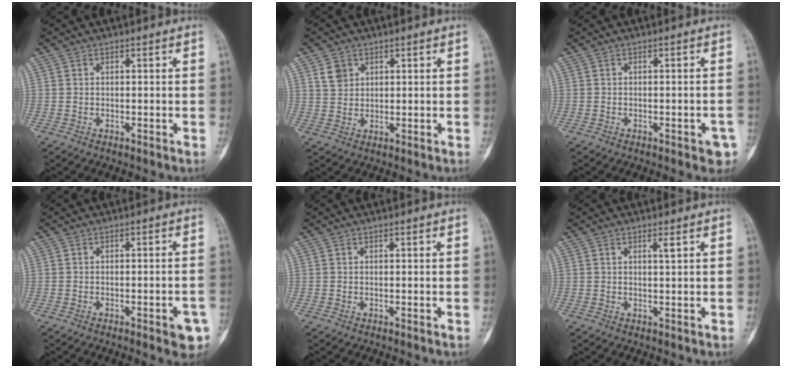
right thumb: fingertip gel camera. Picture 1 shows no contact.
{"total": 3.4, "force": [1.7, 2.6, 1.2], "torque": [-0.009, -0.008, 0.036]}
{"total": 3.7, "force": [-1.8, 1.4, 2.9], "torque": [-0.024, 0.010, -0.016]}
{"total": 4.9, "force": [-2.3, 1.4, 4.2], "torque": [-0.039, 0.009, -0.024]}
{"total": 0.0}
{"total": 1.2, "force": [0.6, -0.1, 1.0], "torque": [-0.018, -0.004, 0.010]}